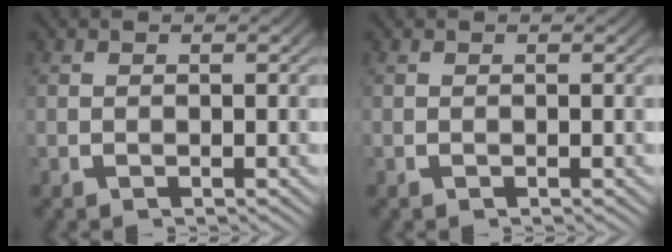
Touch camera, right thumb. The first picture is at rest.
{"total": 0.0}